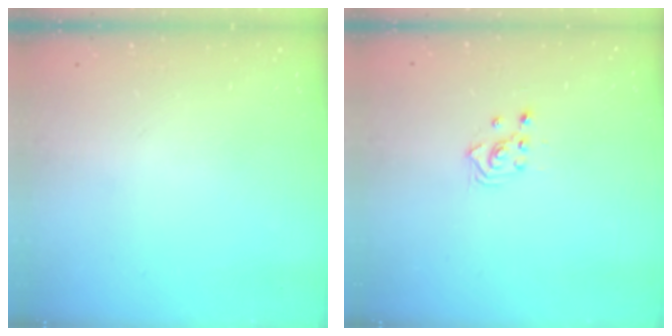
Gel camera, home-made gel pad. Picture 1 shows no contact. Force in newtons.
{"total": 2.5, "press": 2.5, "slide": 0.3}